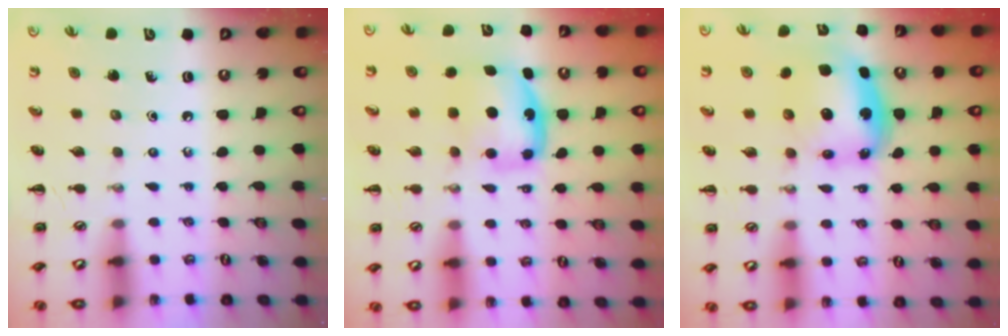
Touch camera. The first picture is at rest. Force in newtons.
{"total": 7.4, "press": 7.3, "slide": 1.1}
{"total": 7.0, "press": 6.9, "slide": 1.2}